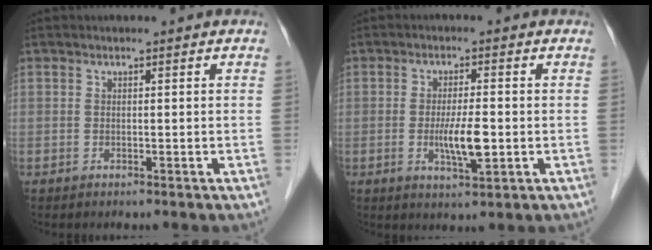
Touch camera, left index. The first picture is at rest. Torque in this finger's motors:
{"motor_torque": [0.78, 0.45, 0.23, 0.12]}